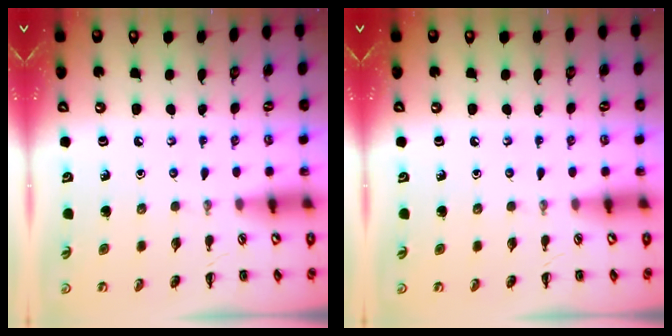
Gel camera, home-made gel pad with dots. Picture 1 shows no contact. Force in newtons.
{"total": 0.0}